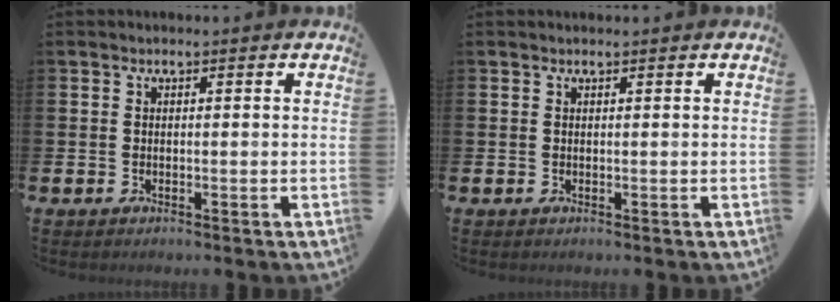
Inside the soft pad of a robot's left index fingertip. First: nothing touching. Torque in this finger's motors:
{"motor_torque": [-0.56, -0.72, -0.49, 0.02]}